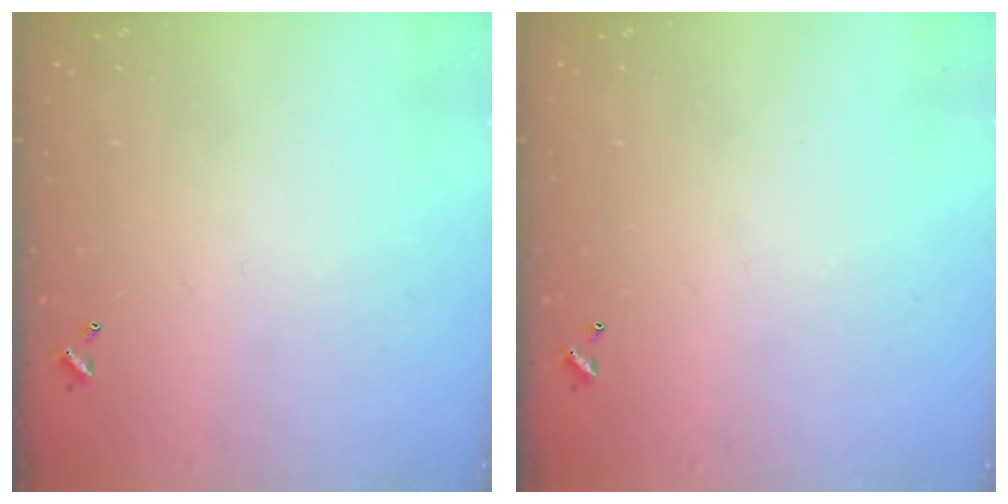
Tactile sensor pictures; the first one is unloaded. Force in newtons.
{"total": 0.0}